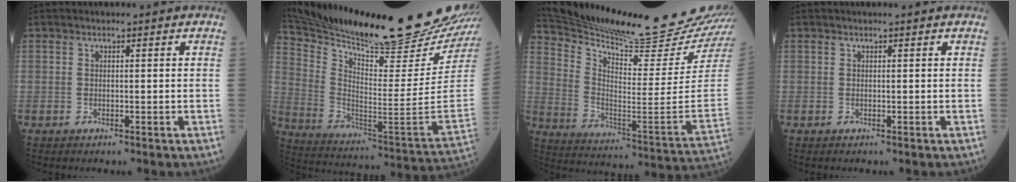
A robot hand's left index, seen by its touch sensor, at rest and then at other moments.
{"total": 30.2, "force": [26.8, 0.0, 14.0], "torque": [-0.246, -0.107, 0.396]}
{"total": 26.5, "force": [24.5, -1.0, 9.9], "torque": [-0.181, -0.115, 0.355]}
{"total": 0.0}